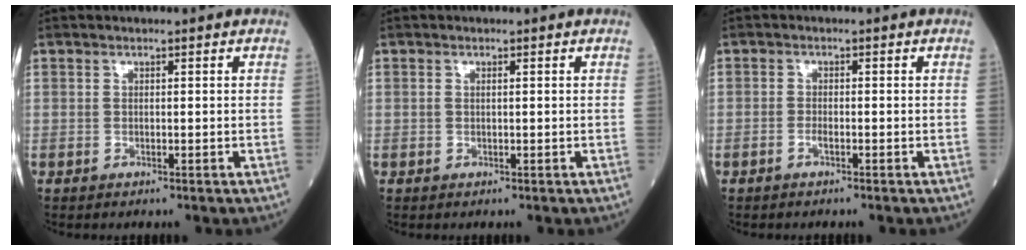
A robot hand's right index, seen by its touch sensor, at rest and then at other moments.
{"total": 0.5, "force": [0.2, 0.1, 0.5], "torque": [-0.020, 0.004, 0.005]}
{"total": 0.9, "force": [-0.7, 0.2, 0.6], "torque": [-0.013, 0.002, -0.014]}